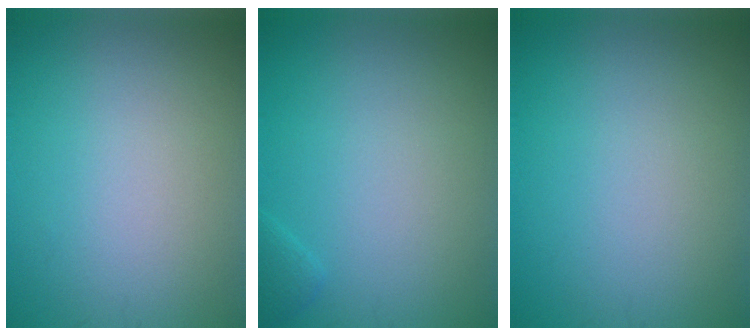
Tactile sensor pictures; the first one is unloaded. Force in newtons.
{"total": 0.7, "press": 0.7, "slide": 0.1}
{"total": 0.0}